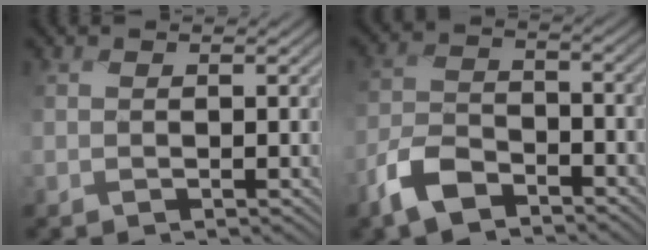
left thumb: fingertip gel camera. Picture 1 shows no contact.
{"total": 6.9, "force": [-5.1, 3.3, 3.3], "torque": [-0.071, 0.000, -0.120]}